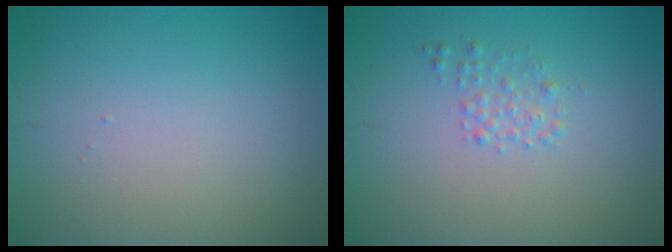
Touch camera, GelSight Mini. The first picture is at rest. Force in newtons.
{"total": 1.4, "press": 1.4, "slide": 0.1}